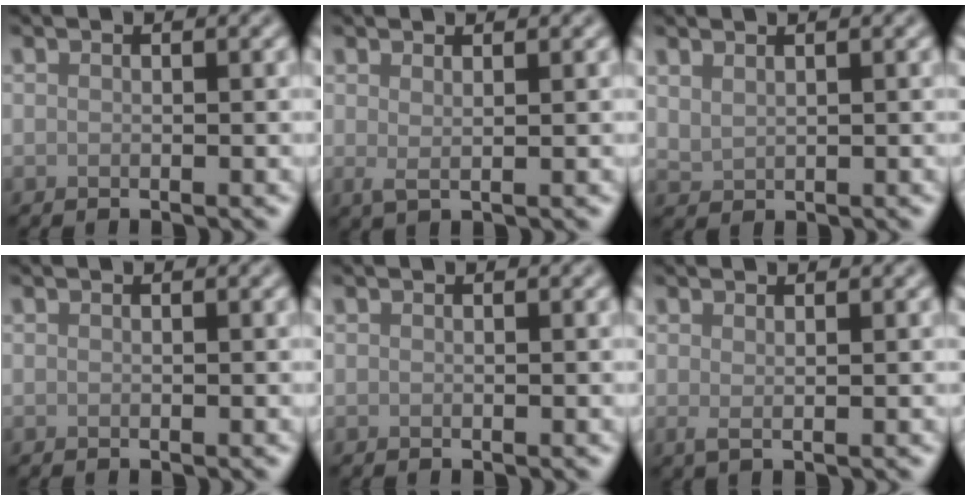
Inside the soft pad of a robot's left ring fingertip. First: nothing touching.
{"total": 1.3, "force": [0.6, 0.4, 1.1], "torque": [-0.017, -0.004, 0.010]}
{"total": 1.0, "force": [0.9, 0.3, 0.3], "torque": [-0.012, -0.001, 0.024]}
{"total": 0.0}
{"total": 0.0}
{"total": 1.1, "force": [0.3, 0.4, 0.9], "torque": [-0.013, -0.003, 0.005]}